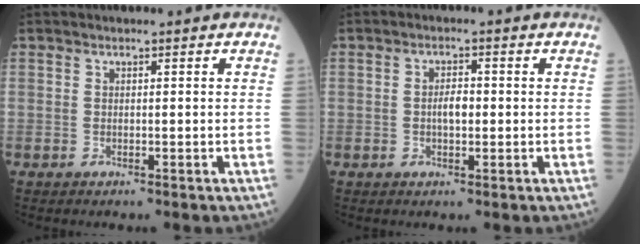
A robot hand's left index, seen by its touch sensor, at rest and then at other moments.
{"total": 2.6, "force": [-0.8, 1.1, 2.2], "torque": [-0.037, 0.002, -0.018]}